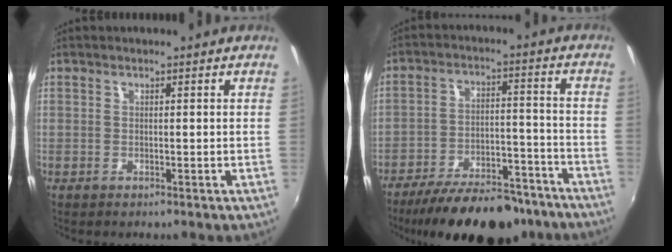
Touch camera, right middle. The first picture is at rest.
{"total": 21.4, "force": [-17.4, 7.3, 10.1], "torque": [-0.182, -0.004, -0.241]}